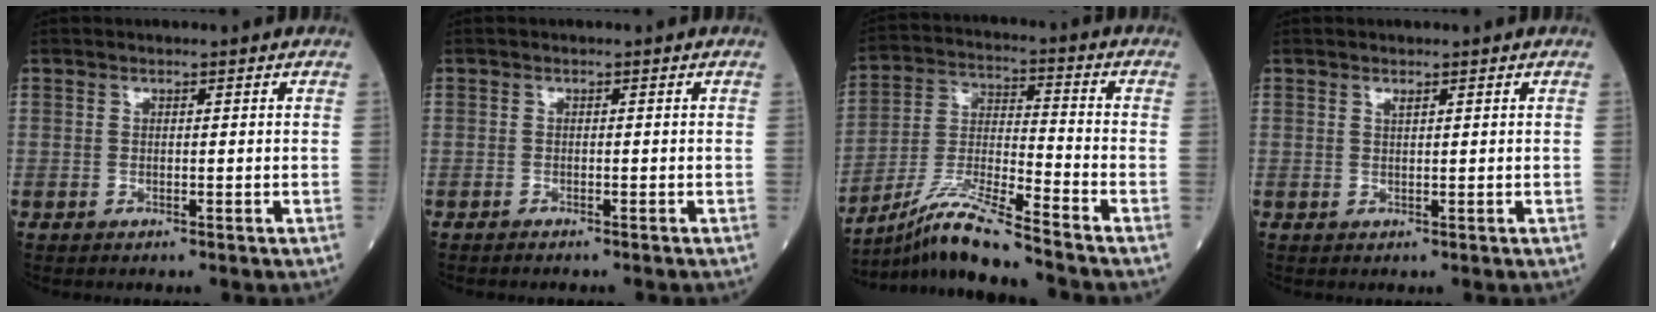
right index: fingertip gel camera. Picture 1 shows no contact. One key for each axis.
{"total": 1.5, "fx": -1.4, "fy": 0.1, "fz": 0.6, "tx": -0.013, "ty": -0.003, "tz": -0.016}
{"total": 11.9, "fx": -10.0, "fy": -1.1, "fz": 6.2, "tx": -0.126, "ty": -0.017, "tz": -0.189}
{"total": 0.6, "fx": 0.4, "fy": 0.0, "fz": 0.4, "tx": -0.010, "ty": -0.003, "tz": 0.008}